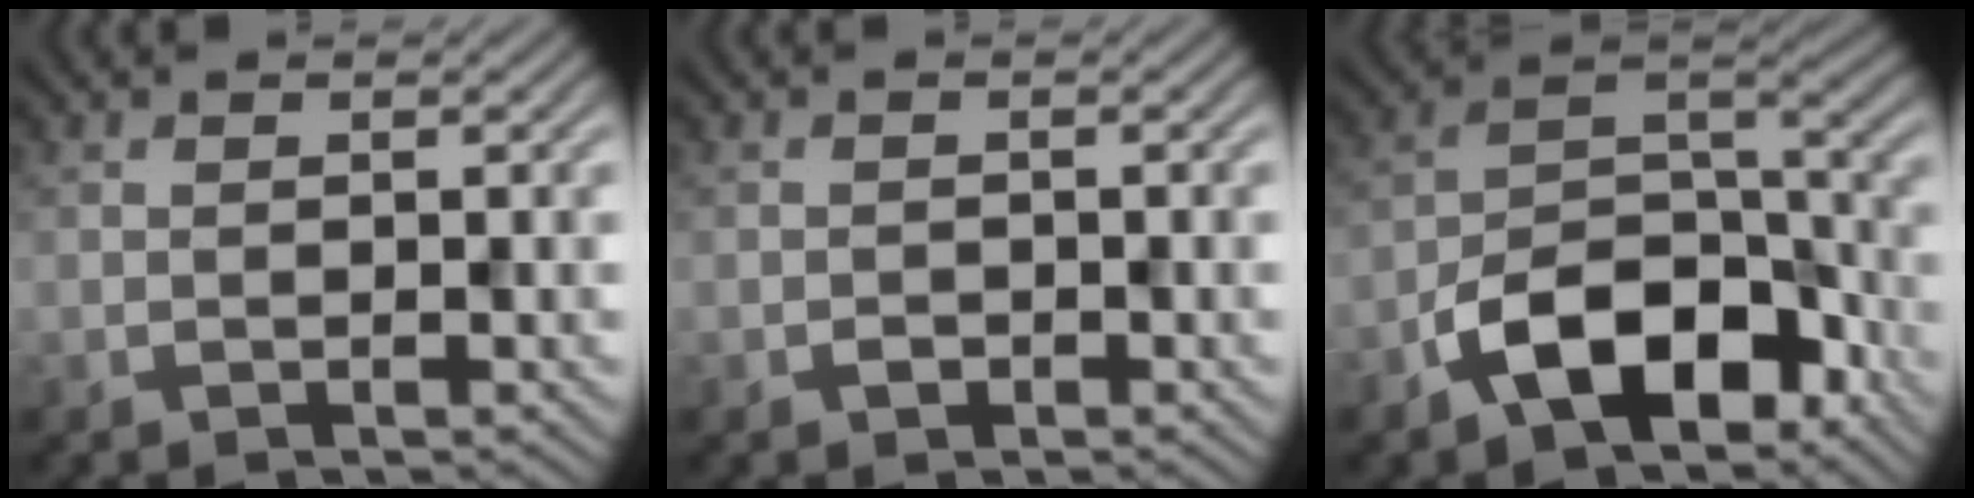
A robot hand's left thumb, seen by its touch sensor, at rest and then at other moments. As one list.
[{"total": 1.0, "force": [-0.5, 0.7, 0.4], "torque": [-0.005, -0.003, -0.011]}, {"total": 11.1, "force": [-6.4, 5.9, 6.9], "torque": [-0.117, -0.002, -0.131]}]